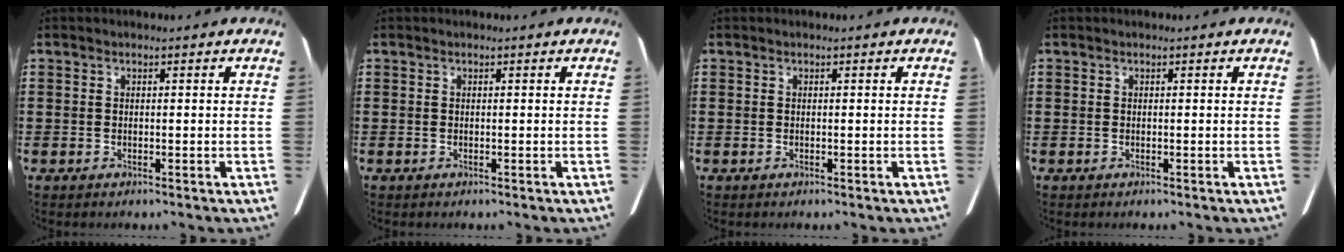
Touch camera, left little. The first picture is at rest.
{"total": 0.0}
{"total": 0.0}
{"total": 0.0}